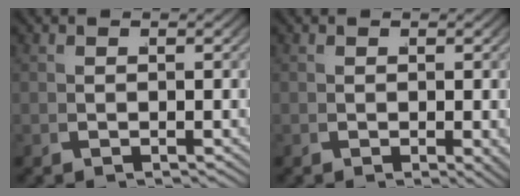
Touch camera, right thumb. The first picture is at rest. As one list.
[{"total": 1.4, "force": [-0.1, 0.6, 1.3], "torque": [-0.016, -0.004, 0.000]}]